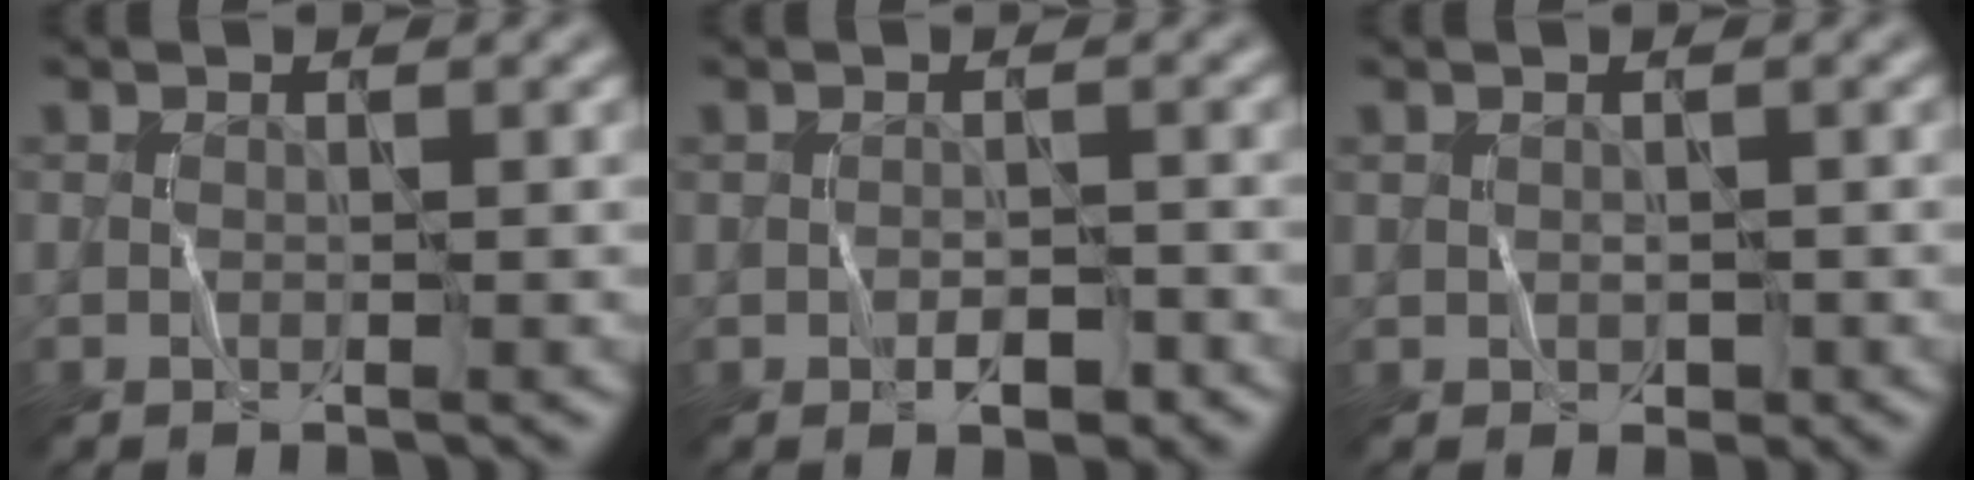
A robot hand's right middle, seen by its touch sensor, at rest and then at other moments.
{"total": 1.1, "force": [-0.7, 0.7, 0.6], "torque": [-0.006, 0.004, -0.009]}
{"total": 0.7, "force": [0.2, 0.4, -0.6], "torque": [0.012, -0.003, 0.008]}